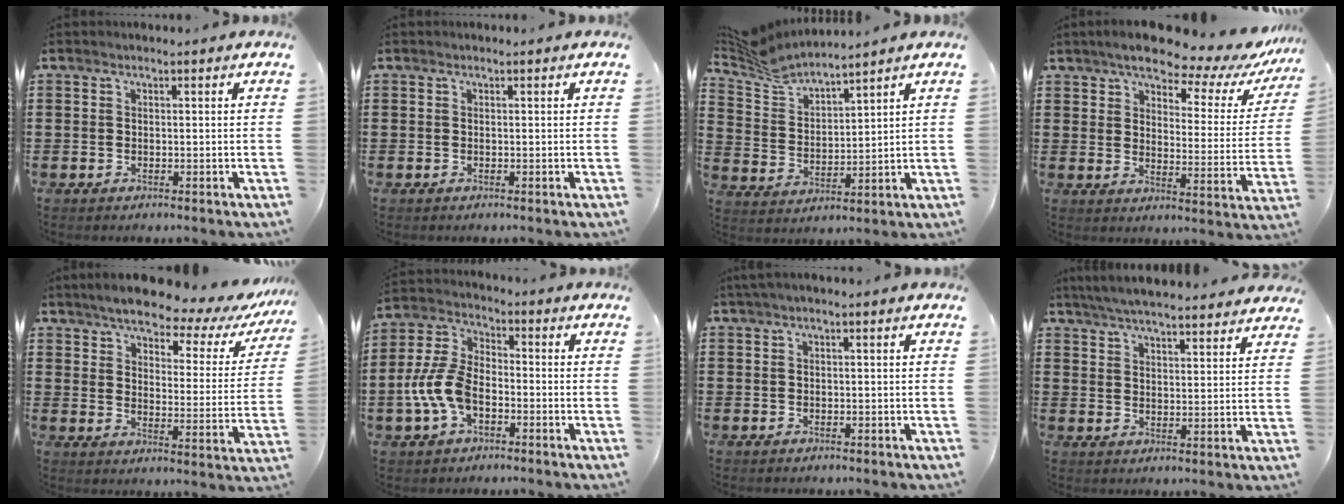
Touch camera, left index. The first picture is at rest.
{"total": 0.0}
{"total": 5.4, "force": [5.1, 0.8, 1.6], "torque": [-0.057, -0.023, 0.089]}
{"total": 8.6, "force": [7.6, 2.0, 3.7], "torque": [-0.084, -0.047, 0.127]}
{"total": 6.8, "force": [6.1, 1.1, 2.6], "torque": [-0.074, -0.041, 0.104]}
{"total": 8.2, "force": [-3.2, 4.7, 5.9], "torque": [-0.157, 0.000, -0.069]}
{"total": 0.8, "force": [-0.2, 0.1, 0.8], "torque": [-0.012, -0.004, -0.002]}
{"total": 5.4, "force": [5.3, 0.0, 1.3], "torque": [-0.044, -0.022, 0.094]}